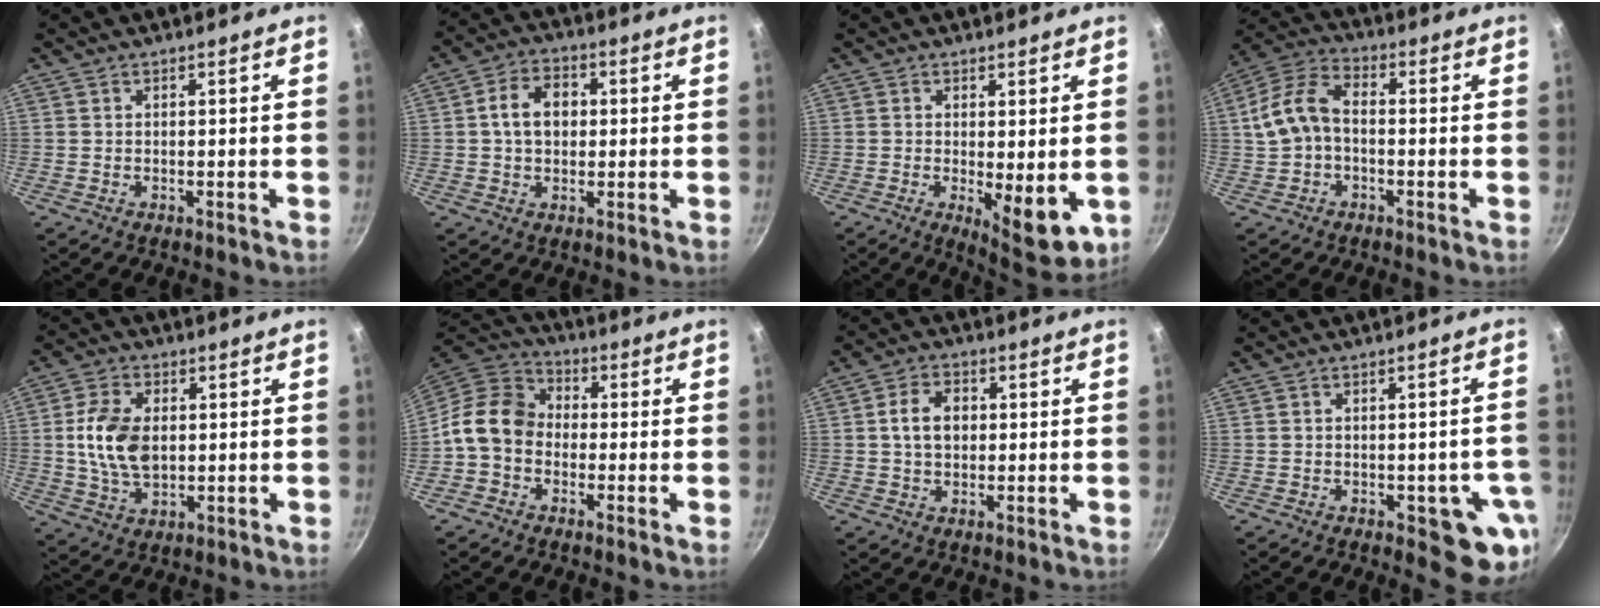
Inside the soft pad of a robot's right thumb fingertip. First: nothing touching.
{"total": 8.0, "force": [0.8, 6.0, 5.2], "torque": [-0.069, 0.015, 0.004]}
{"total": 9.1, "force": [-1.0, 3.6, 8.3], "torque": [-0.101, -0.014, -0.002]}
{"total": 9.6, "force": [-0.6, 6.2, 7.3], "torque": [-0.137, 0.038, -0.022]}
{"total": 11.0, "force": [0.8, 7.1, 8.4], "torque": [-0.147, -0.001, 0.016]}
{"total": 11.1, "force": [-1.6, 9.0, 6.3], "torque": [-0.087, 0.036, -0.056]}
{"total": 6.6, "force": [0.6, 4.9, 4.4], "torque": [-0.061, 0.011, 0.004]}
{"total": 9.2, "force": [-3.0, 4.4, 7.5], "torque": [-0.041, 0.009, -0.034]}